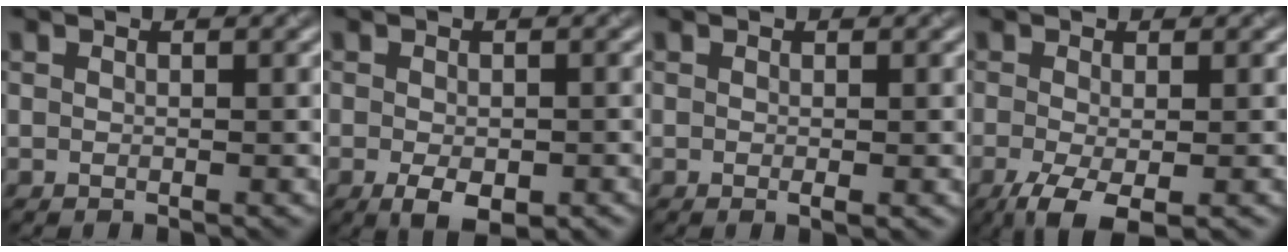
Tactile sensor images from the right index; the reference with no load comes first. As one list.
[{"total": 3.5, "force": [-1.5, 1.7, 2.7], "torque": [-0.041, -0.010, -0.017]}, {"total": 0.7, "force": [-0.1, 0.1, 0.7], "torque": [-0.010, -0.004, -0.001]}, {"total": 4.3, "force": [-2.0, 1.3, 3.5], "torque": [-0.074, -0.008, -0.038]}]